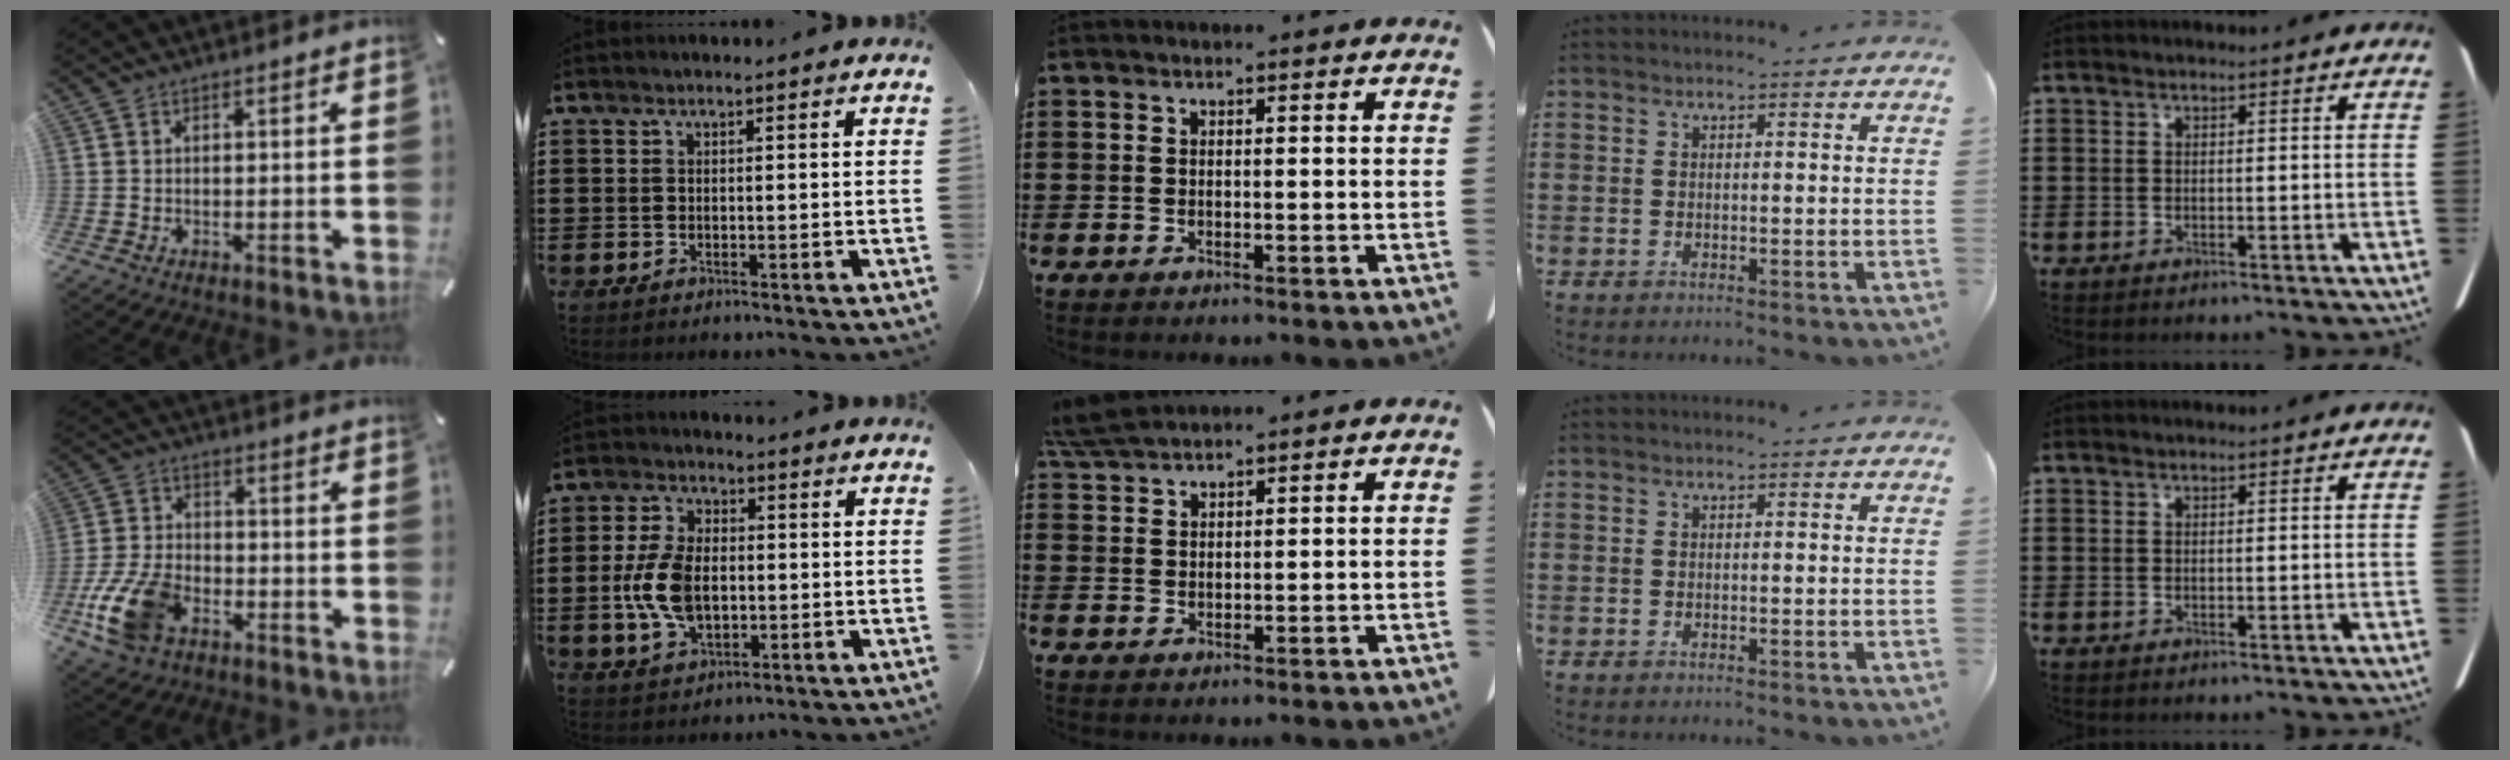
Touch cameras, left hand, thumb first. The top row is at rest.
{"thumb": {"total": 12.4, "force": [-6.0, 7.8, 7.4], "torque": [-0.163, 0.024, -0.109]}, "index": {"total": 9.0, "force": [-0.7, 5.6, 7.0], "torque": [-0.175, 0.003, -0.021]}, "middle": {"total": 4.4, "force": [4.0, 0.4, 1.9], "torque": [-0.049, -0.006, 0.077]}}